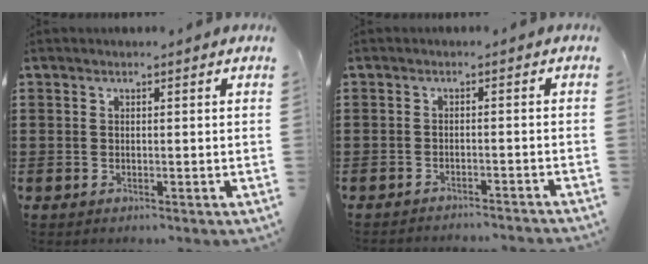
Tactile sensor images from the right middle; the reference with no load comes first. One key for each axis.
{"total": 1.9, "fx": -1.9, "fy": -0.1, "fz": 0.1, "tx": -0.005, "ty": 0.004, "tz": -0.041}